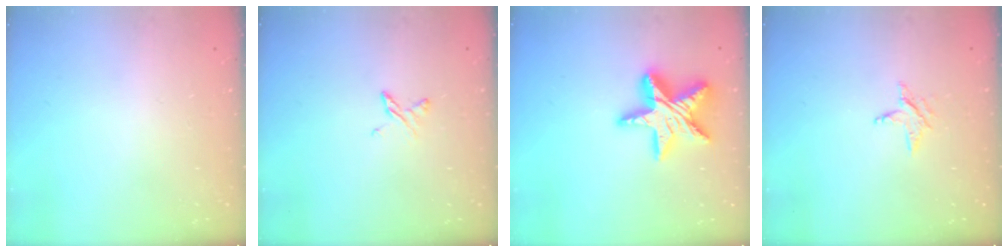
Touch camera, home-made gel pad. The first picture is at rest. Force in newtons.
{"total": 3.5, "press": 3.5, "slide": 0.5}
{"total": 16.1, "press": 16.1, "slide": 1.2}
{"total": 3.3, "press": 3.3, "slide": 0.4}